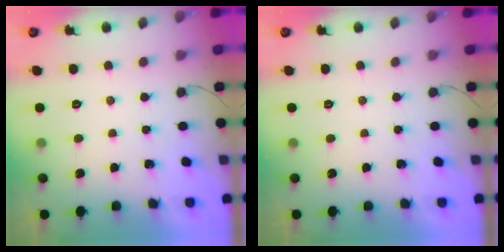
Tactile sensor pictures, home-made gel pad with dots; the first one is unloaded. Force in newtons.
{"total": 0.0}